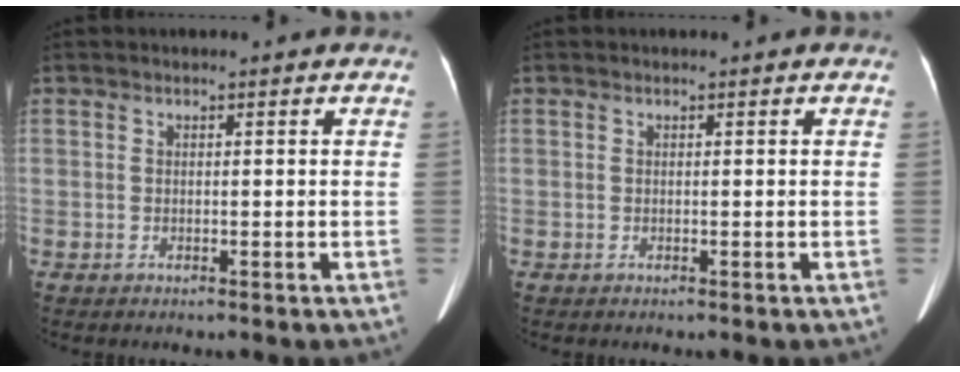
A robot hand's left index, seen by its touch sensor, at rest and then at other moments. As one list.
[{"total": 0.0}]